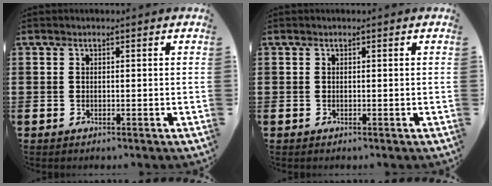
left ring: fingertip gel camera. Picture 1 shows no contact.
{"total": 0.0}